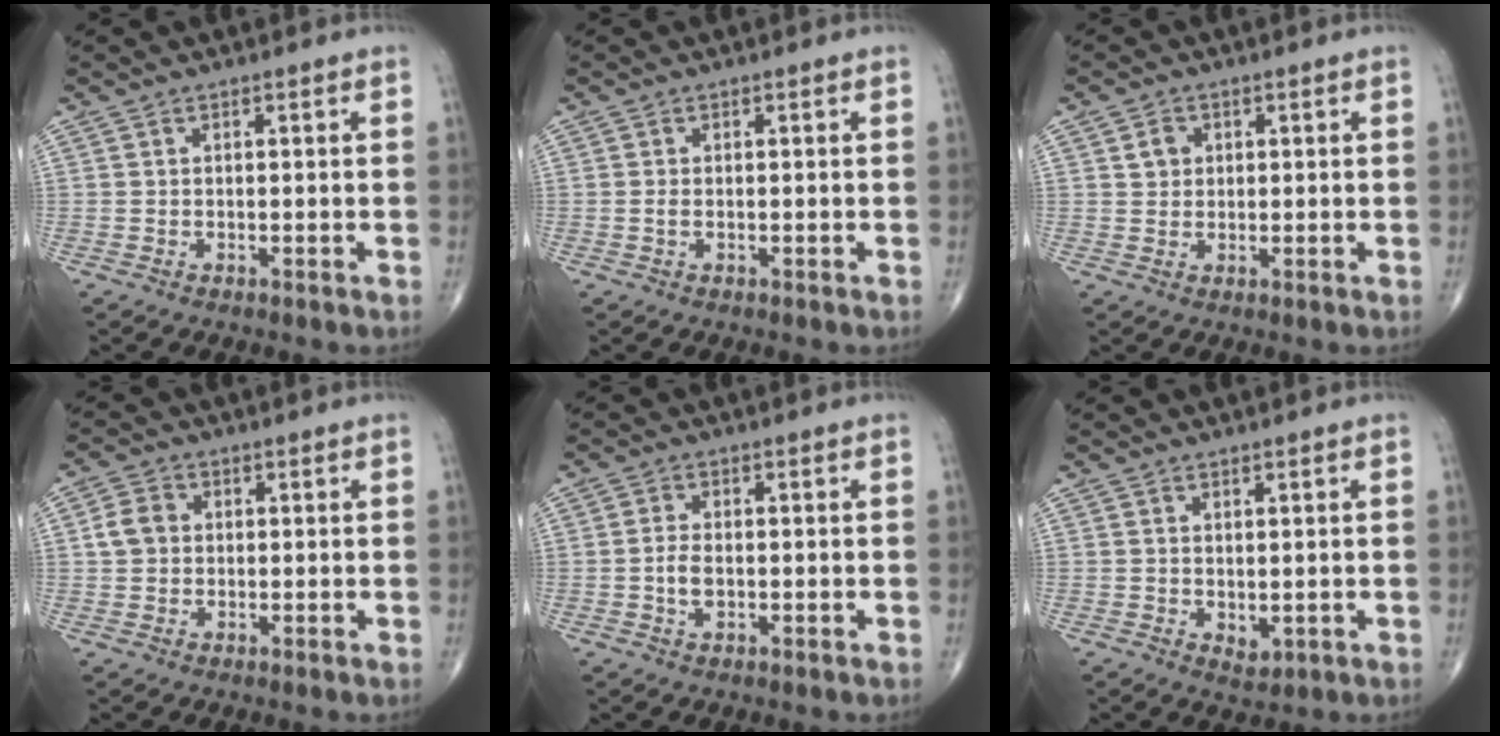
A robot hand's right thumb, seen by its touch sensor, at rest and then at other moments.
{"total": 0.8, "force": [-0.1, 0.4, 0.7], "torque": [-0.016, -0.001, -0.002]}
{"total": 2.8, "force": [0.9, 2.4, 1.1], "torque": [-0.005, -0.003, 0.014]}
{"total": 4.4, "force": [0.4, 3.7, 2.3], "torque": [-0.038, 0.009, 0.003]}
{"total": 3.3, "force": [-0.5, 1.9, 2.7], "torque": [-0.051, 0.004, -0.012]}
{"total": 2.1, "force": [-0.1, 1.3, 1.7], "torque": [-0.019, -0.007, 0.005]}